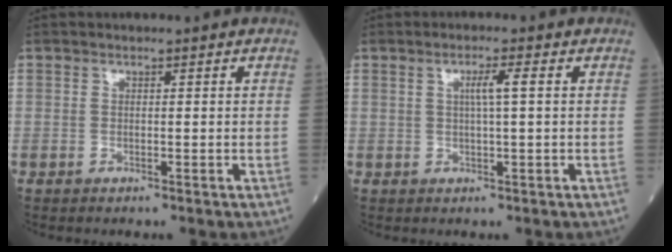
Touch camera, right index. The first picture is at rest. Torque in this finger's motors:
{"motor_torque": [0.50, 0.22, 0.24, 0.07]}